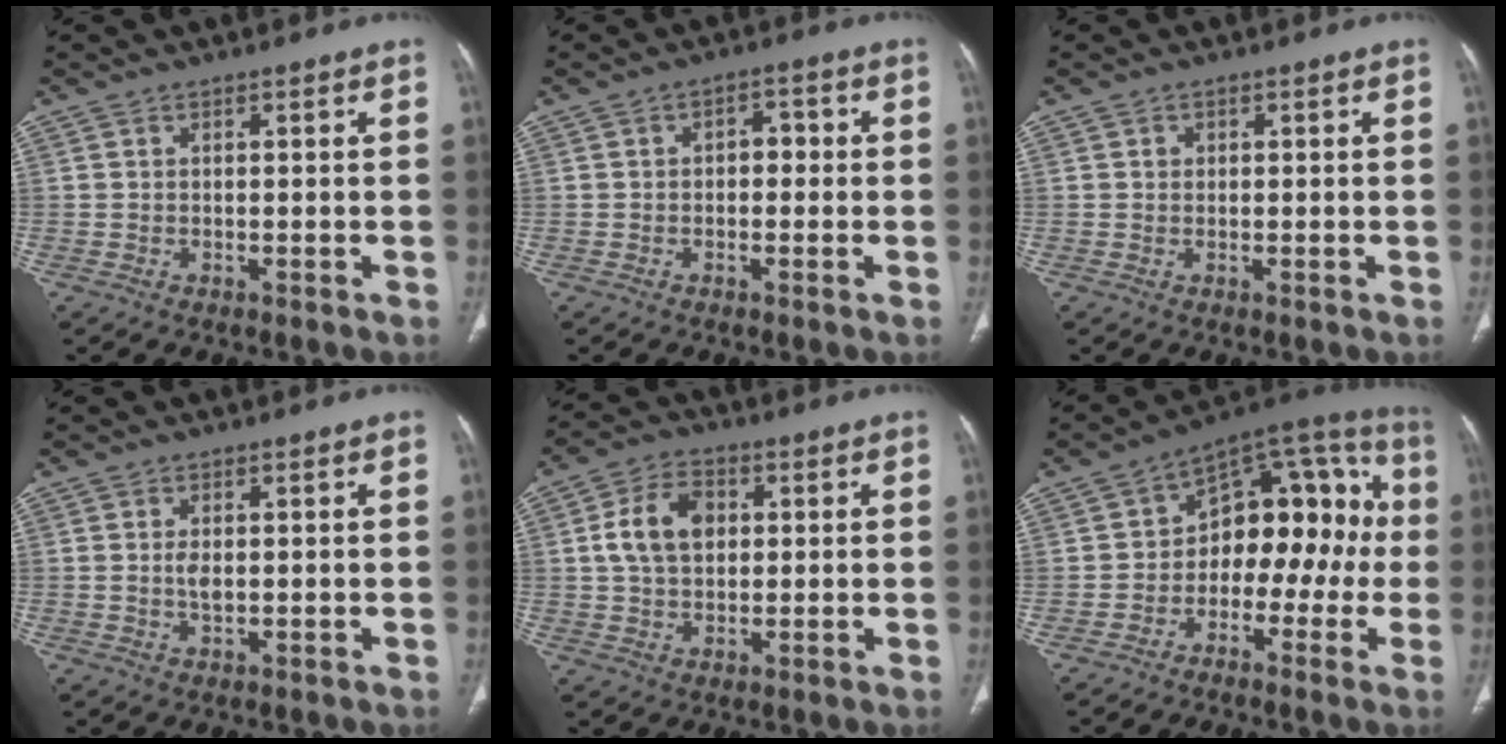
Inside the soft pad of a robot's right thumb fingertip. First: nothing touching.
{"total": 3.3, "force": [-0.1, 2.2, 2.4], "torque": [-0.017, 0.014, -0.008]}
{"total": 0.8, "force": [0.2, 0.8, 0.2], "torque": [0.001, 0.001, 0.004]}
{"total": 2.3, "force": [0.1, 1.2, 2.0], "torque": [-0.040, -0.003, 0.003]}
{"total": 9.6, "force": [1.7, 6.6, 6.8], "torque": [-0.112, 0.009, 0.029]}
{"total": 16.5, "force": [-1.5, 10.4, 12.6], "torque": [-0.110, 0.059, -0.037]}